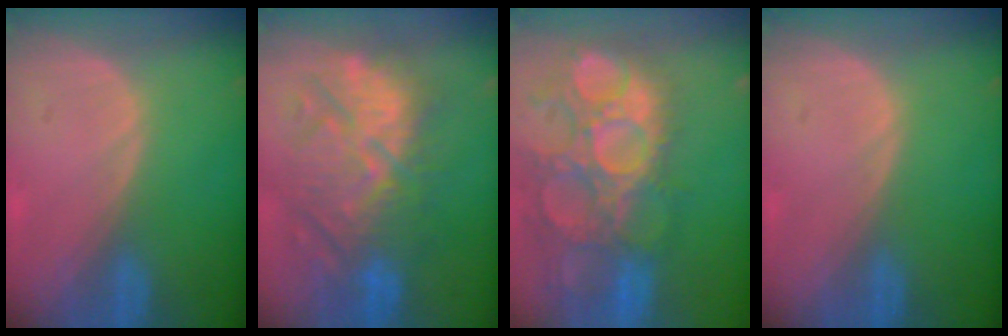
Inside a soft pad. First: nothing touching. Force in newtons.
{"total": 11.5, "press": 11.3, "slide": 2.5}
{"total": 15.0, "press": 12.5, "slide": 8.2}
{"total": 0.0}